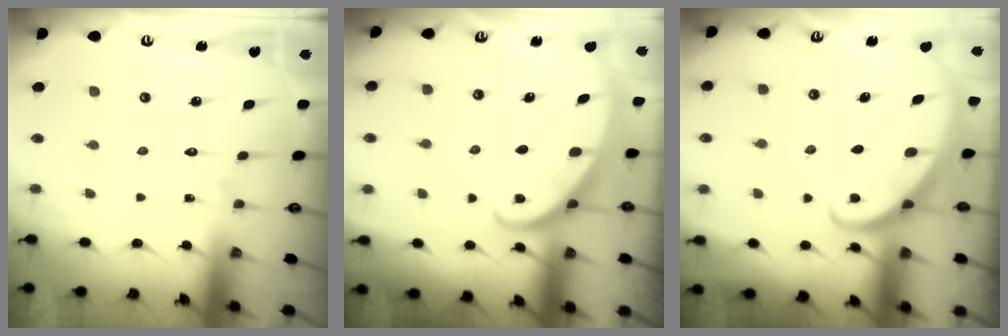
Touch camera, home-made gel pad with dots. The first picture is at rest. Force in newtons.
{"total": 2.7, "press": 2.7, "slide": 0.1}
{"total": 2.9, "press": 2.9, "slide": 0.2}